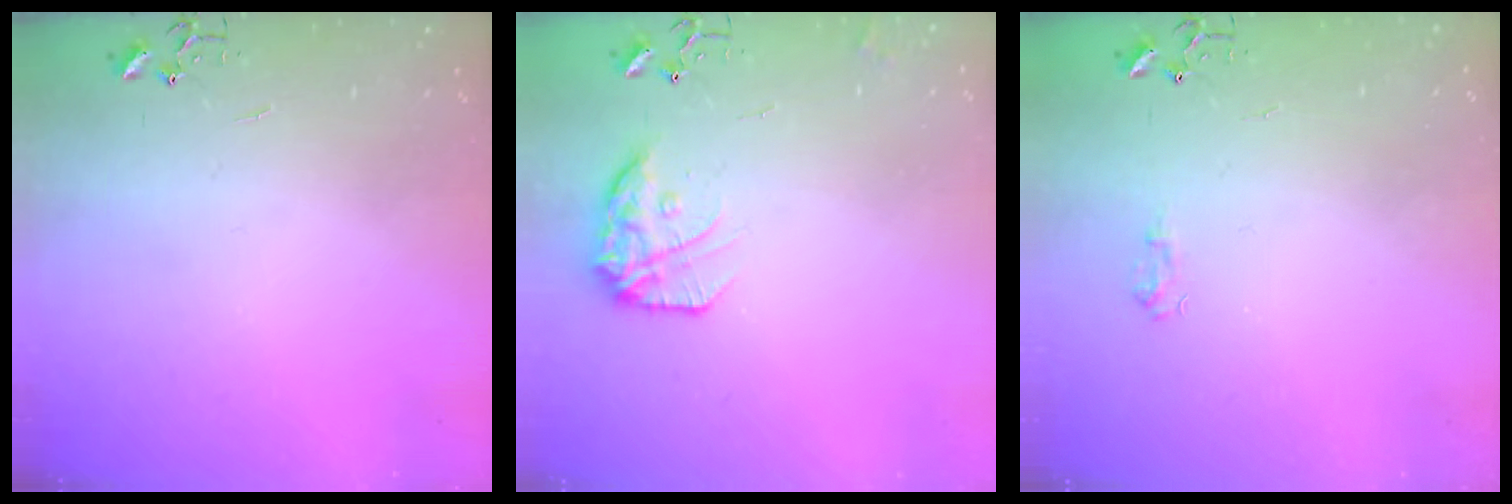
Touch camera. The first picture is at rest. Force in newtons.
{"total": 14.0, "press": 14.0, "slide": 1.0}
{"total": 5.7, "press": 5.7, "slide": 0.6}